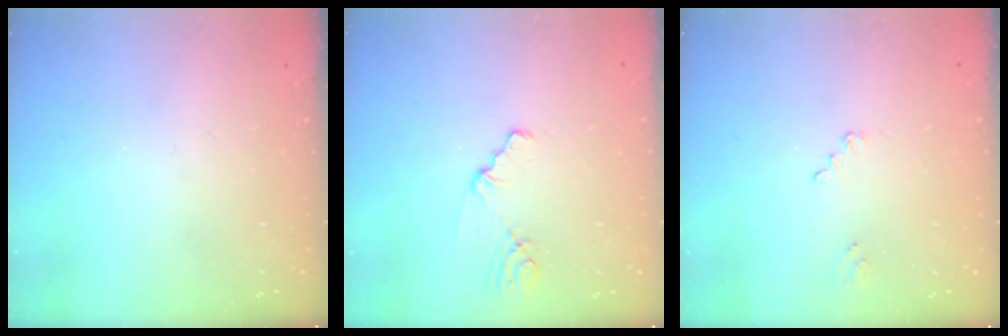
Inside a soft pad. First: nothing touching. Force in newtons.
{"total": 1.2, "press": 1.2, "slide": 0.2}
{"total": 1.0, "press": 1.0, "slide": 0.1}